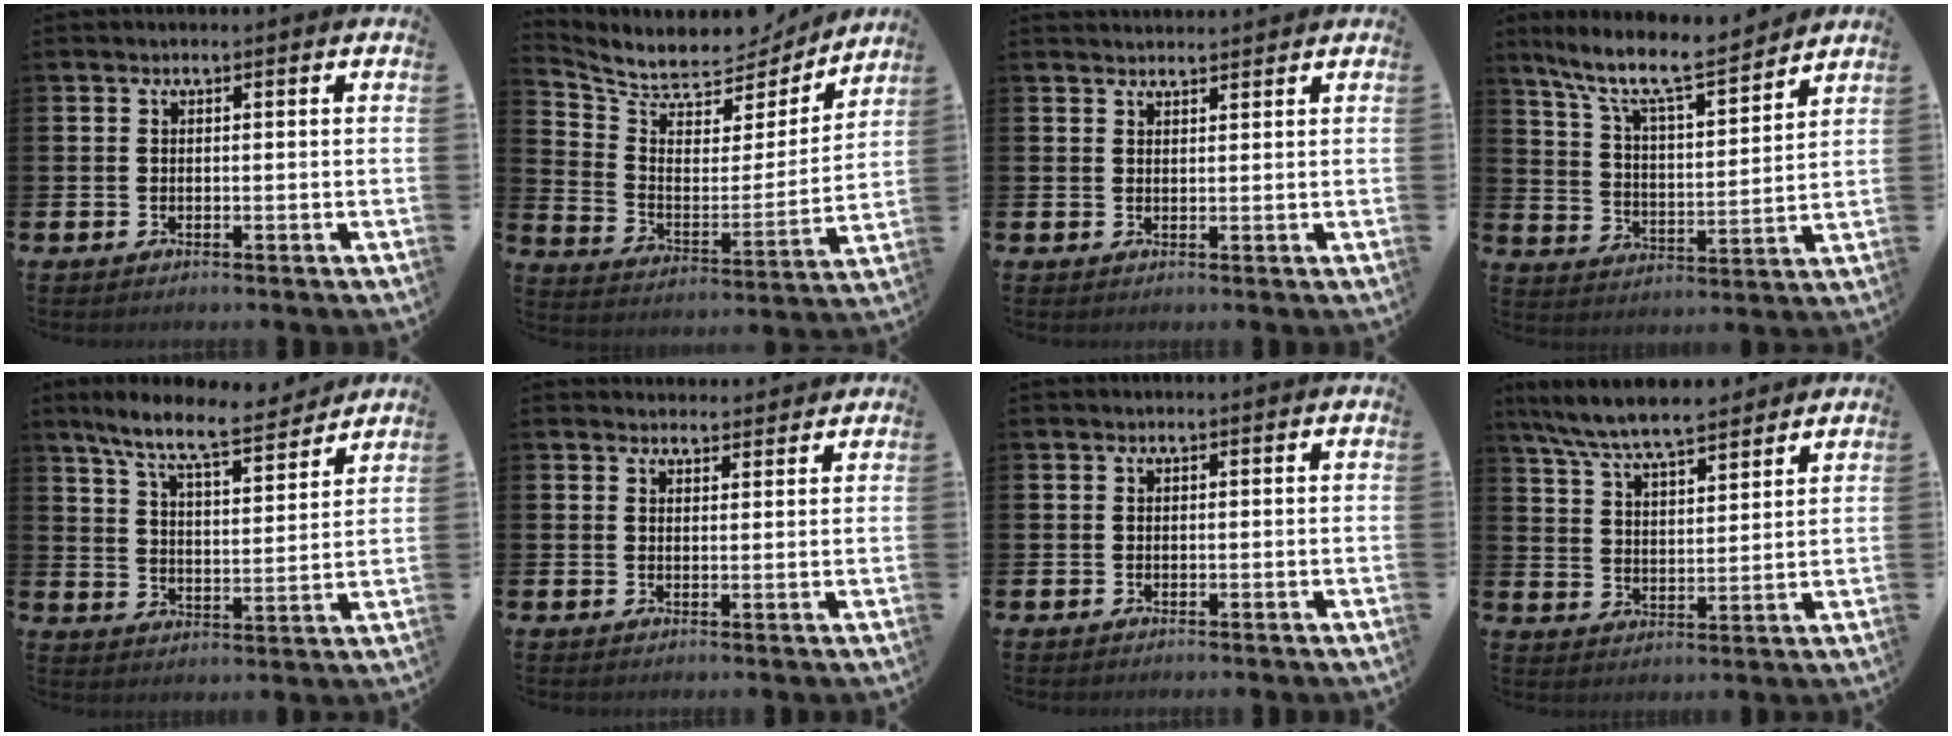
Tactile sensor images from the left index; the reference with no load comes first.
{"total": 7.3, "force": [6.9, 2.3, 0.9], "torque": [-0.068, -0.060, 0.117]}
{"total": 1.9, "force": [1.9, 0.3, -0.1], "torque": [0.006, -0.010, 0.032]}
{"total": 9.5, "force": [8.4, 1.2, 4.4], "torque": [-0.116, -0.055, 0.141]}
{"total": 9.1, "force": [8.1, 1.3, 4.1], "torque": [-0.105, -0.044, 0.140]}
{"total": 2.4, "force": [2.3, 0.5, -0.2], "torque": [0.008, -0.013, 0.040]}
{"total": 0.0}
{"total": 7.6, "force": [7.3, 0.8, 2.1], "torque": [-0.074, -0.035, 0.132]}